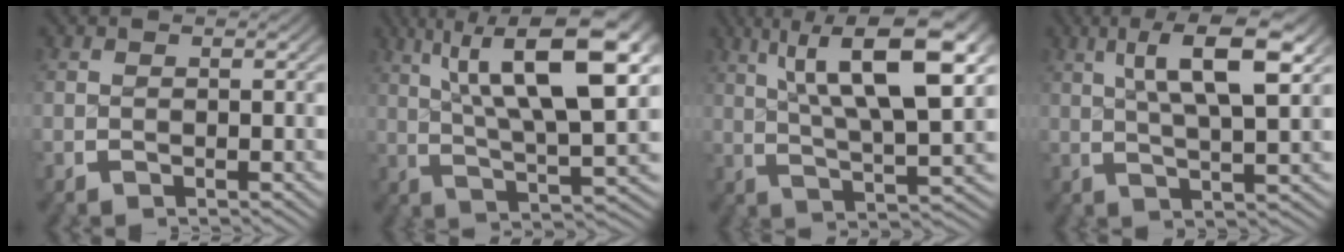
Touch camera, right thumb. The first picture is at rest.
{"total": 12.3, "force": [3.0, 5.6, 10.5], "torque": [-0.147, -0.010, 0.044]}
{"total": 11.0, "force": [2.9, 5.1, 9.4], "torque": [-0.136, -0.012, 0.045]}
{"total": 8.2, "force": [3.4, 3.0, 6.9], "torque": [-0.108, 0.005, 0.050]}